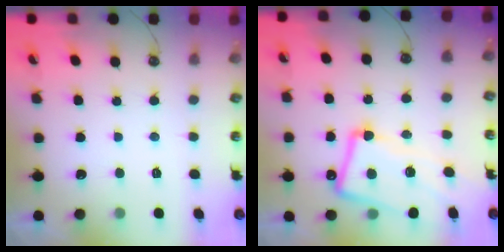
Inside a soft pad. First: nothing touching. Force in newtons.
{"total": 9.1, "press": 9.0, "slide": 1.2}